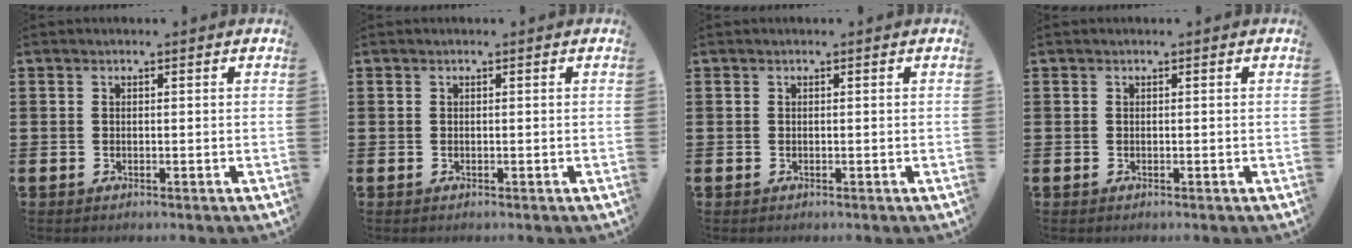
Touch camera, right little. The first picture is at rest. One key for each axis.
{"total": 0.0}
{"total": 0.0}
{"total": 0.0}